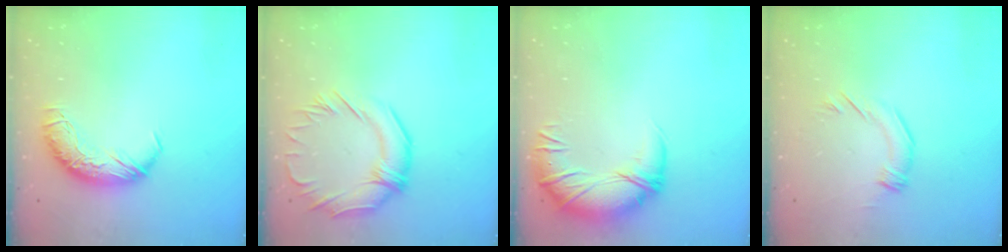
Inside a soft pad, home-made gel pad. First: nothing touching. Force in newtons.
{"total": 3.9, "press": 3.6, "slide": 1.7}
{"total": 2.8, "press": 1.3, "slide": 2.5}
{"total": 2.7, "press": 2.4, "slide": 1.1}